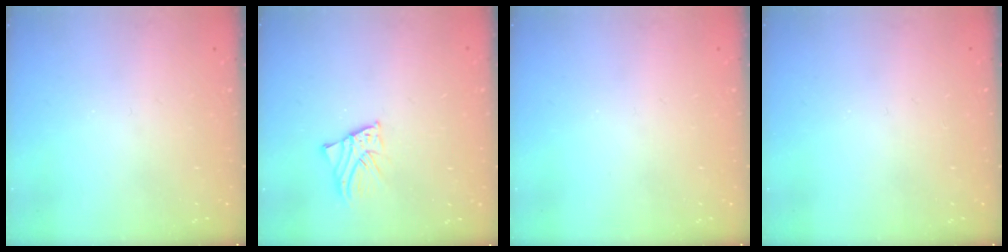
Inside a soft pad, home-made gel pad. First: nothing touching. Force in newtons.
{"total": 2.2, "press": 2.2, "slide": 0.1}
{"total": 0.0}
{"total": 0.0}